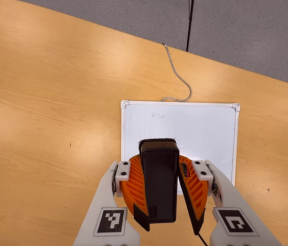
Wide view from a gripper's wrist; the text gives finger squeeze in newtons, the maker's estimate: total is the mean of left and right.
{"total": 10.1, "left": 9.9, "right": 10.4}